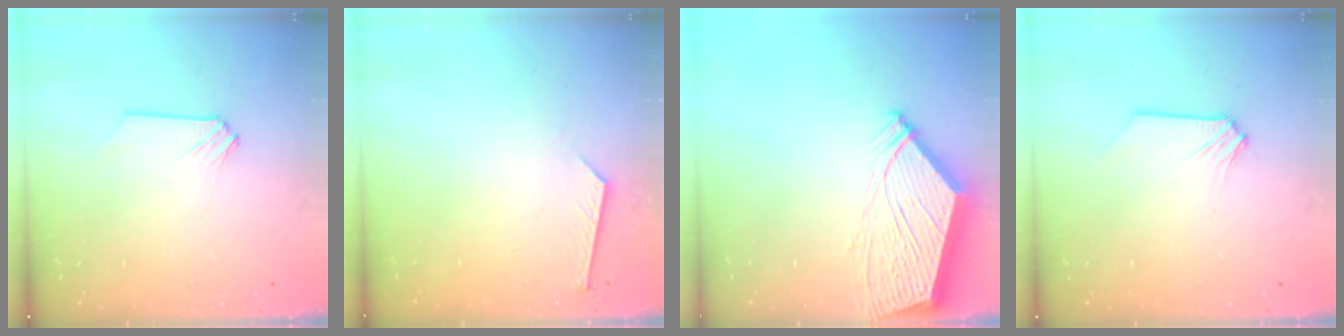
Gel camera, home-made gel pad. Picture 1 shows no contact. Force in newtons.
{"total": 3.2, "press": 3.1, "slide": 0.4}
{"total": 13.6, "press": 13.6, "slide": 1.1}
{"total": 0.0}